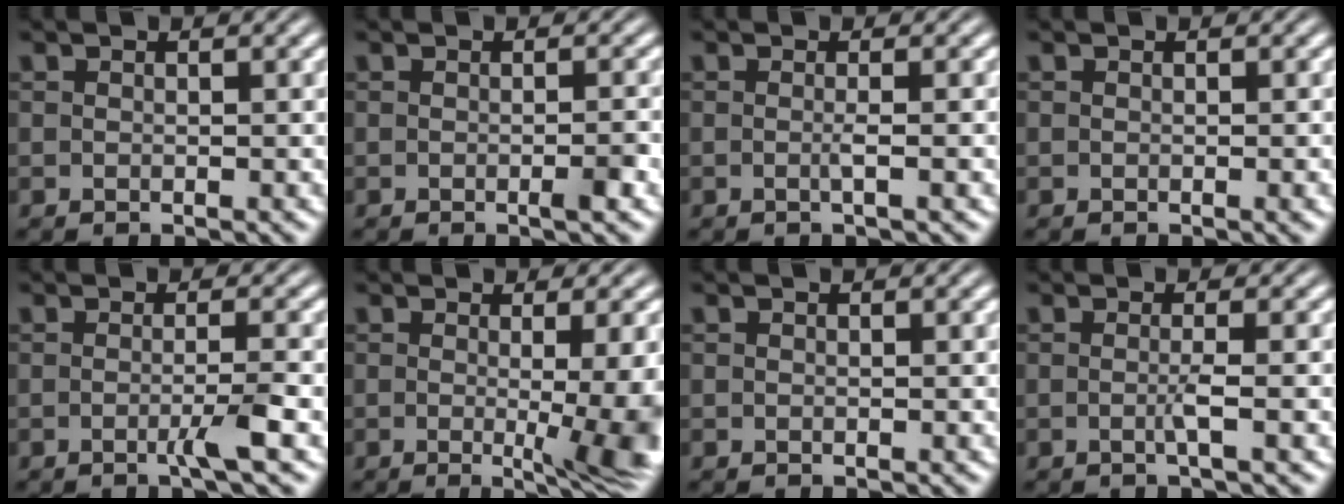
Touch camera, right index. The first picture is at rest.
{"total": 1.2, "force": [-0.5, -0.1, 1.0], "torque": [-0.014, 0.003, -0.011]}
{"total": 1.1, "force": [-0.4, -0.6, 0.7], "torque": [-0.015, -0.002, -0.007]}
{"total": 0.0}
{"total": 2.0, "force": [-1.0, -0.5, 1.8], "torque": [-0.025, 0.000, -0.020]}
{"total": 6.4, "force": [-1.4, 0.6, 6.2], "torque": [-0.075, -0.012, -0.021]}
{"total": 0.0}
{"total": 1.4, "force": [-0.6, -0.7, 1.0], "torque": [-0.018, -0.002, -0.010]}